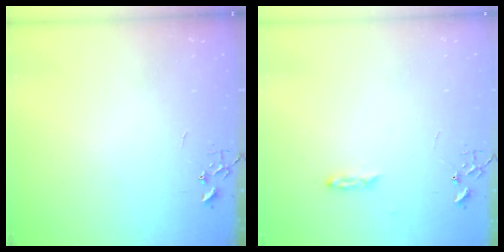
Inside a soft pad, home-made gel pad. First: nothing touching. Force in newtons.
{"total": 2.3, "press": 2.2, "slide": 0.4}